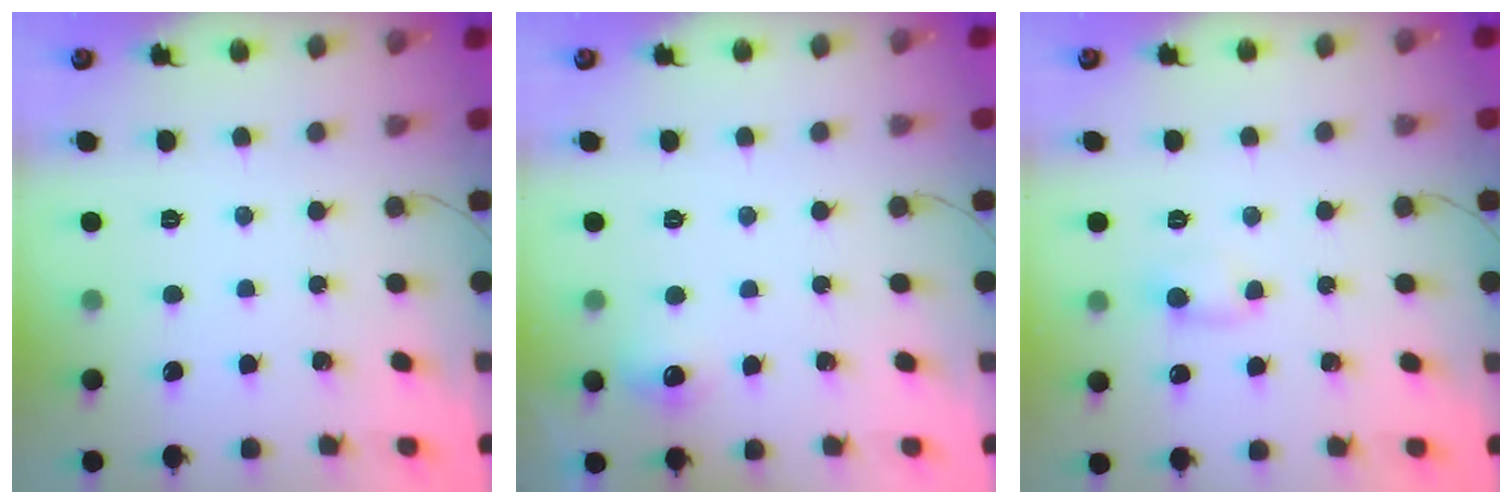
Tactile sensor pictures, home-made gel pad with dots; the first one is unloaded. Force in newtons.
{"total": 5.3, "press": 5.0, "slide": 1.8}
{"total": 2.5, "press": 2.4, "slide": 0.8}